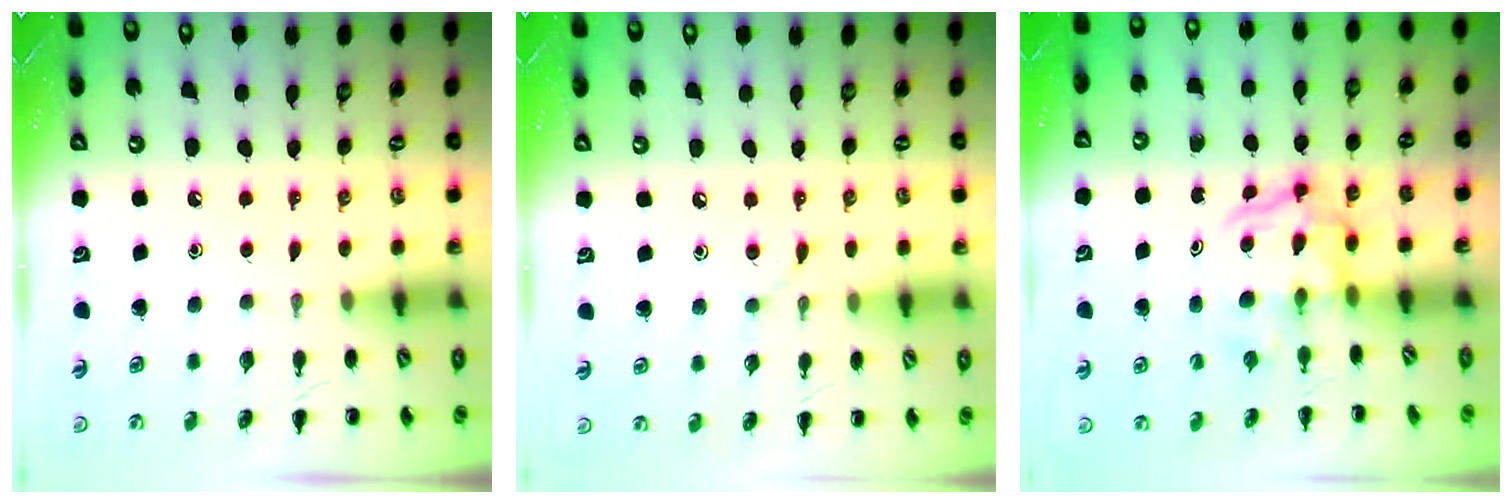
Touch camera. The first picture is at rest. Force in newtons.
{"total": 4.9, "press": 4.5, "slide": 1.8}
{"total": 3.8, "press": 3.8, "slide": 0.4}